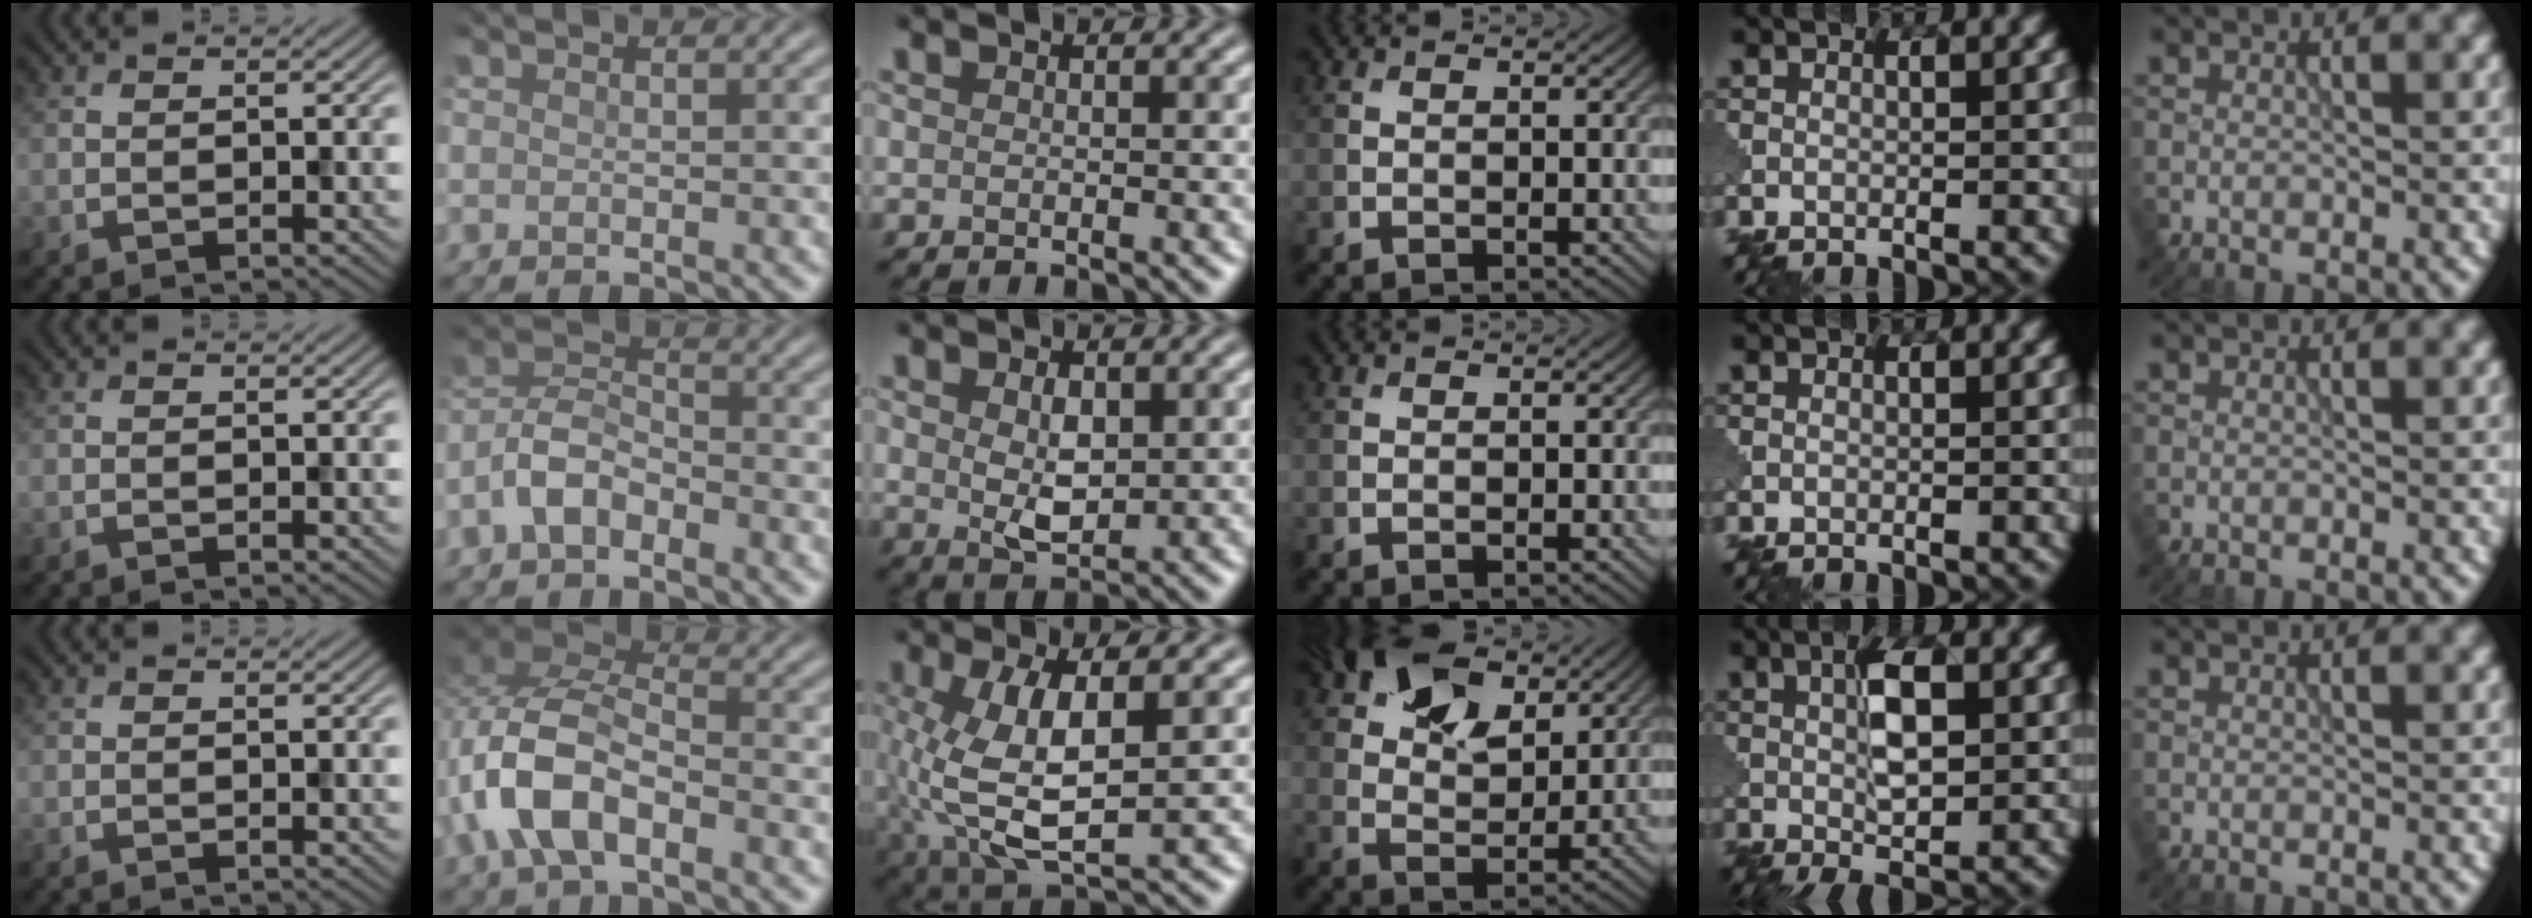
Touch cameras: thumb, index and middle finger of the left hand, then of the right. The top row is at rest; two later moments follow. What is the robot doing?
{"motion": "disassemble", "object": "puzzle pieces"}